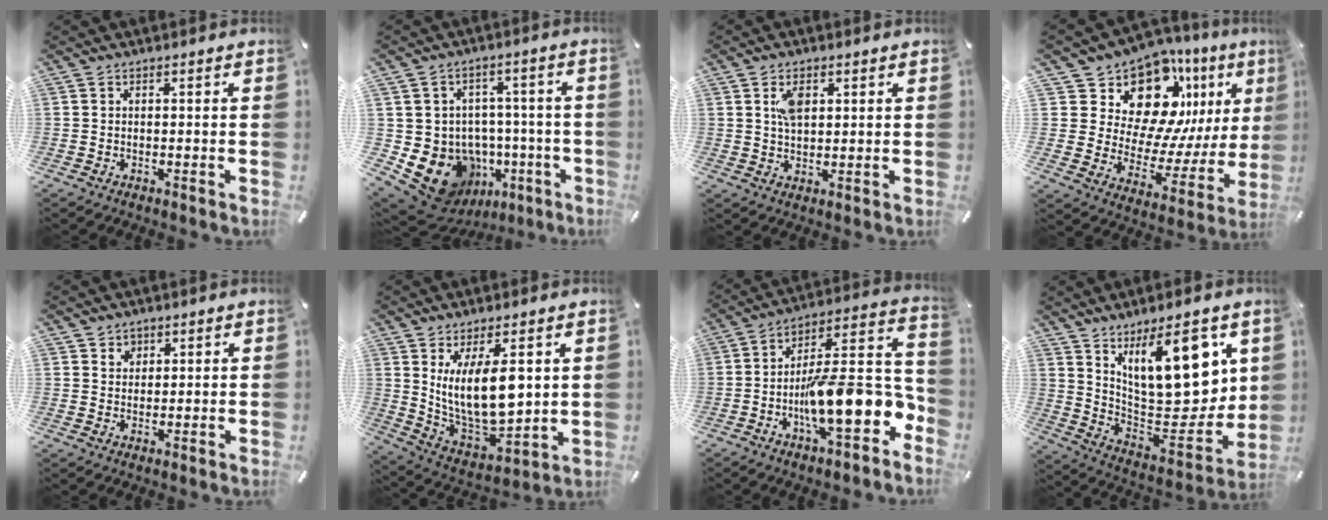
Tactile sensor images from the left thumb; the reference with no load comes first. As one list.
[{"total": 14.8, "force": [-6.0, 11.8, 6.7], "torque": [-0.123, 0.025, -0.080]}, {"total": 5.2, "force": [2.0, 3.2, 3.6], "torque": [-0.063, 0.001, 0.032]}, {"total": 16.6, "force": [11.8, 9.4, 6.9], "torque": [-0.094, -0.117, 0.204]}, {"total": 2.5, "force": [1.3, 2.1, 0.2], "torque": [0.002, 0.001, 0.022]}, {"total": 15.3, "force": [4.6, 7.2, 12.7], "torque": [-0.244, -0.032, 0.079]}, {"total": 18.3, "force": [-5.8, 6.2, 16.2], "torque": [-0.237, -0.006, -0.087]}, {"total": 20.1, "force": [10.0, 10.0, 14.3], "torque": [-0.188, -0.075, 0.169]}]